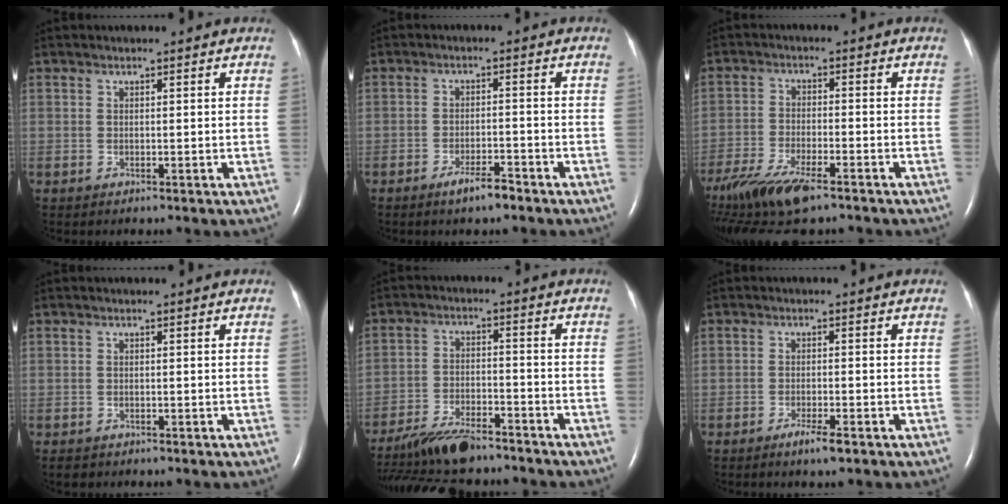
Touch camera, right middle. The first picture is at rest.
{"total": 3.8, "force": [-2.9, 0.6, 2.4], "torque": [-0.045, -0.002, -0.050]}
{"total": 13.2, "force": [-9.9, 2.8, 8.3], "torque": [-0.167, -0.033, -0.172]}
{"total": 1.0, "force": [-0.8, 0.5, 0.2], "torque": [-0.006, -0.001, -0.011]}
{"total": 12.5, "force": [-10.8, 2.7, 5.6], "torque": [-0.109, -0.014, -0.183]}
{"total": 2.9, "force": [-1.9, 0.1, 2.1], "torque": [-0.041, -0.005, -0.034]}